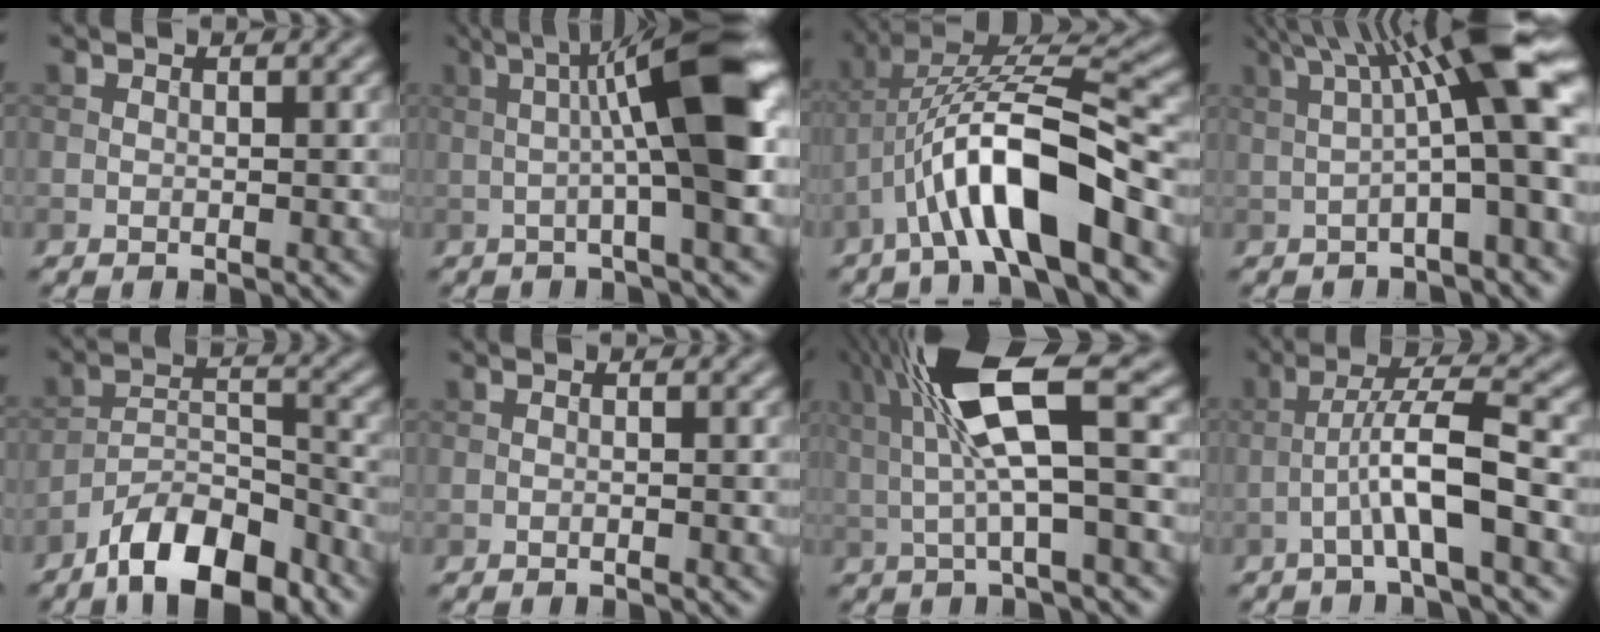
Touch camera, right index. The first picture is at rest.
{"total": 10.2, "force": [1.3, 1.5, 10.0], "torque": [-0.144, 0.015, 0.018]}
{"total": 10.0, "force": [-3.9, 2.6, 8.8], "torque": [-0.153, 0.017, -0.069]}
{"total": 11.5, "force": [2.5, 2.0, 11.0], "torque": [-0.150, 0.025, 0.036]}
{"total": 9.0, "force": [-6.6, 3.1, 5.3], "torque": [-0.078, 0.002, -0.122]}
{"total": 1.2, "force": [-0.4, 0.3, 1.1], "torque": [-0.013, -0.001, -0.007]}
{"total": 8.6, "force": [2.2, 1.9, 8.1], "torque": [-0.153, 0.016, 0.036]}
{"total": 5.3, "force": [-1.9, 0.4, 4.9], "torque": [-0.087, 0.022, -0.039]}